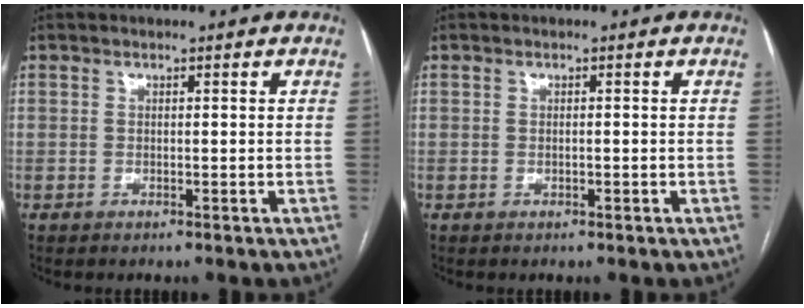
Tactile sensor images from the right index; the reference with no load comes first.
{"total": 0.0}